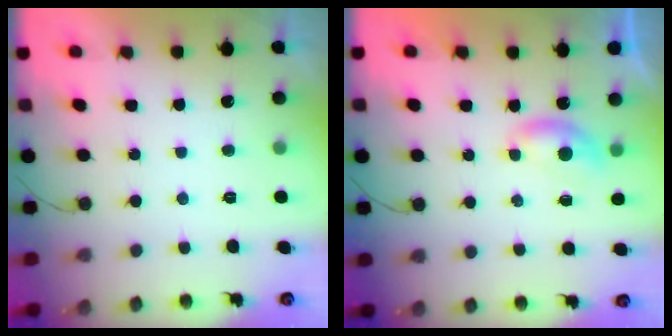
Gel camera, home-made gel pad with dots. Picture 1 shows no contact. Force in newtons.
{"total": 5.2, "press": 5.2, "slide": 0.5}